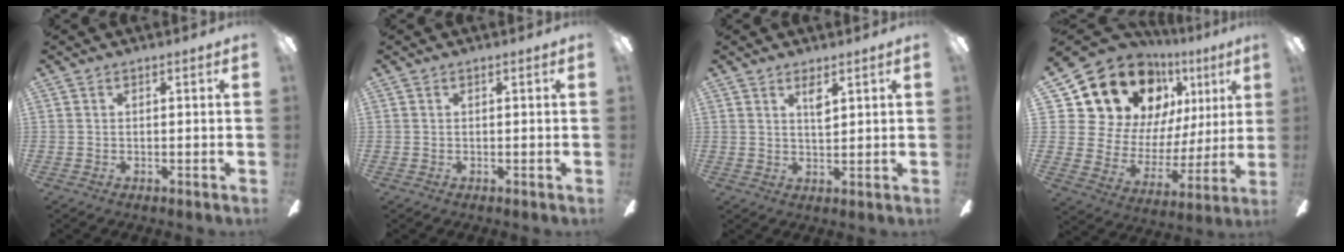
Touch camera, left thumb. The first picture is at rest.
{"total": 0.0}
{"total": 3.1, "force": [2.3, 0.9, 2.0], "torque": [-0.030, -0.010, 0.036]}
{"total": 20.0, "force": [12.9, 12.9, 8.1], "torque": [-0.161, -0.088, 0.258]}